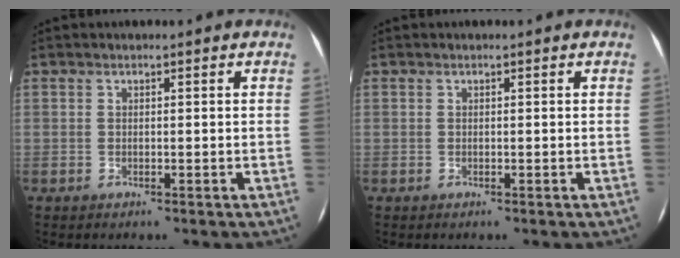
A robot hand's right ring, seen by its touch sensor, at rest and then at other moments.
{"total": 0.0}